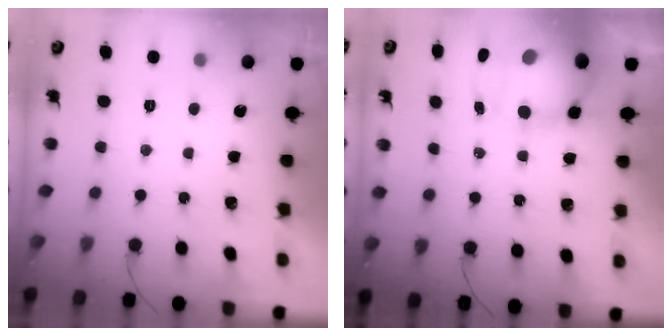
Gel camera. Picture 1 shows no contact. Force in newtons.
{"total": 17.5, "press": 15.4, "slide": 8.3}